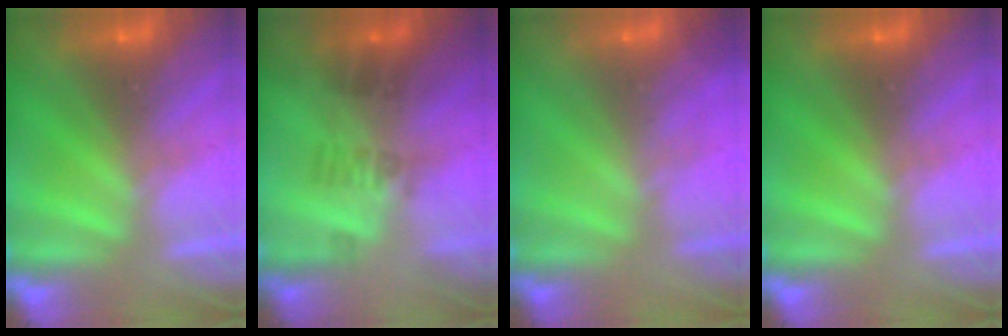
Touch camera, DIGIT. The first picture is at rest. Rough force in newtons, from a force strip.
{"total": 2.3}
{"total": 1.8}
{"total": 0.0}